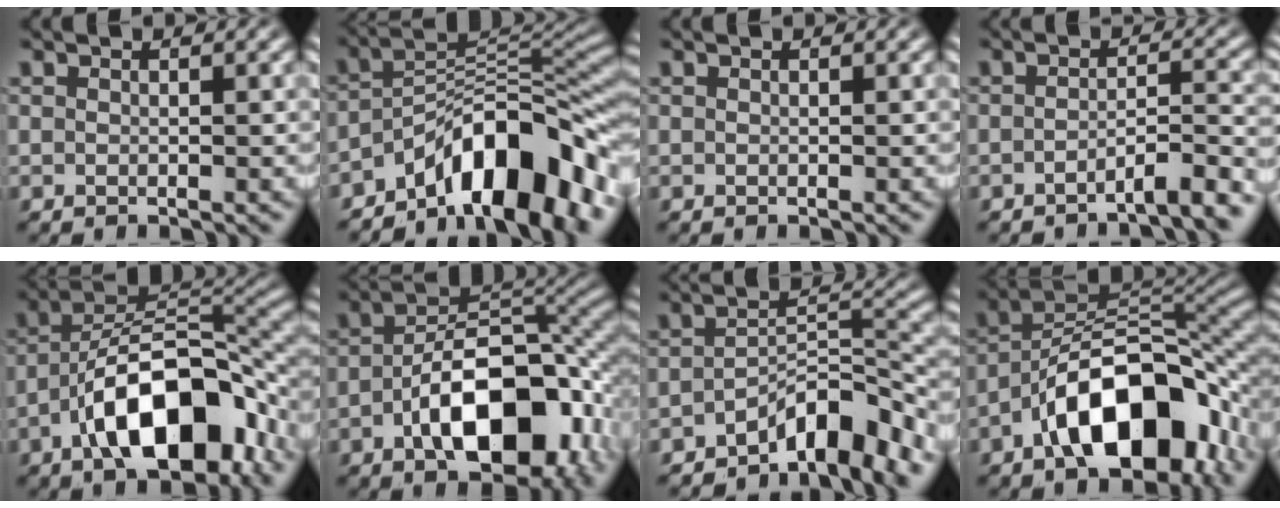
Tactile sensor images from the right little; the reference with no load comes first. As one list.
[{"total": 13.8, "force": [-6.0, 7.0, 10.2], "torque": [-0.142, -0.014, -0.087]}, {"total": 0.0}, {"total": 3.6, "force": [-2.7, 0.5, 2.3], "torque": [-0.020, 0.000, -0.048]}, {"total": 12.0, "force": [-3.6, 6.4, 9.5], "torque": [-0.147, -0.018, -0.048]}, {"total": 12.1, "force": [-4.3, 6.4, 9.3], "torque": [-0.135, -0.012, -0.060]}, {"total": 7.1, "force": [-4.6, 2.6, 4.8], "torque": [-0.063, -0.012, -0.068]}, {"total": 13.6, "force": [-4.2, 7.9, 10.3], "torque": [-0.160, -0.022, -0.053]}]